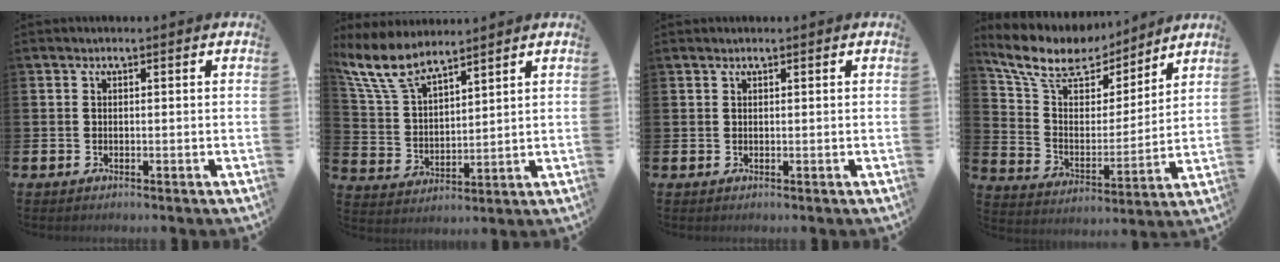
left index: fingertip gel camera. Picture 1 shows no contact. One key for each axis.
{"total": 8.1, "fx": 7.2, "fy": 2.0, "fz": 3.1, "tx": -0.094, "ty": -0.025, "tz": 0.133}
{"total": 0.7, "fx": 0.7, "fy": 0.2, "fz": 0.0, "tx": 0.001, "ty": 0.001, "tz": 0.013}
{"total": 10.4, "fx": 8.9, "fy": 4.4, "fz": 3.0, "tx": -0.108, "ty": -0.053, "tz": 0.159}